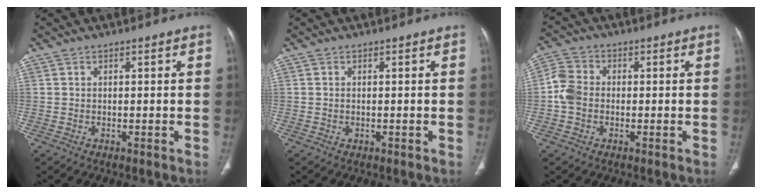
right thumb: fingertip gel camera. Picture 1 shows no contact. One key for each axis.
{"total": 0.0}
{"total": 5.4, "fx": -0.8, "fy": 4.4, "fz": 3.0, "tx": -0.057, "ty": 0.014, "tz": -0.024}